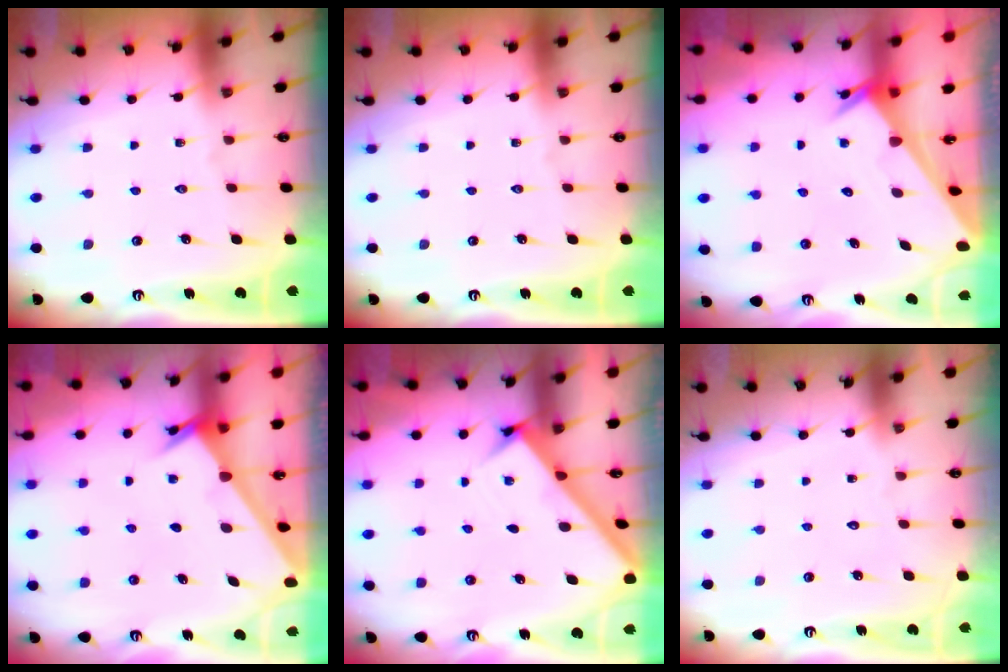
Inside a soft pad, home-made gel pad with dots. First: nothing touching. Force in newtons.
{"total": 0.0}
{"total": 3.5, "press": 3.5, "slide": 0.4}
{"total": 2.4, "press": 2.4, "slide": 0.2}
{"total": 2.4, "press": 2.4, "slide": 0.2}
{"total": 1.5, "press": 1.5, "slide": 0.1}